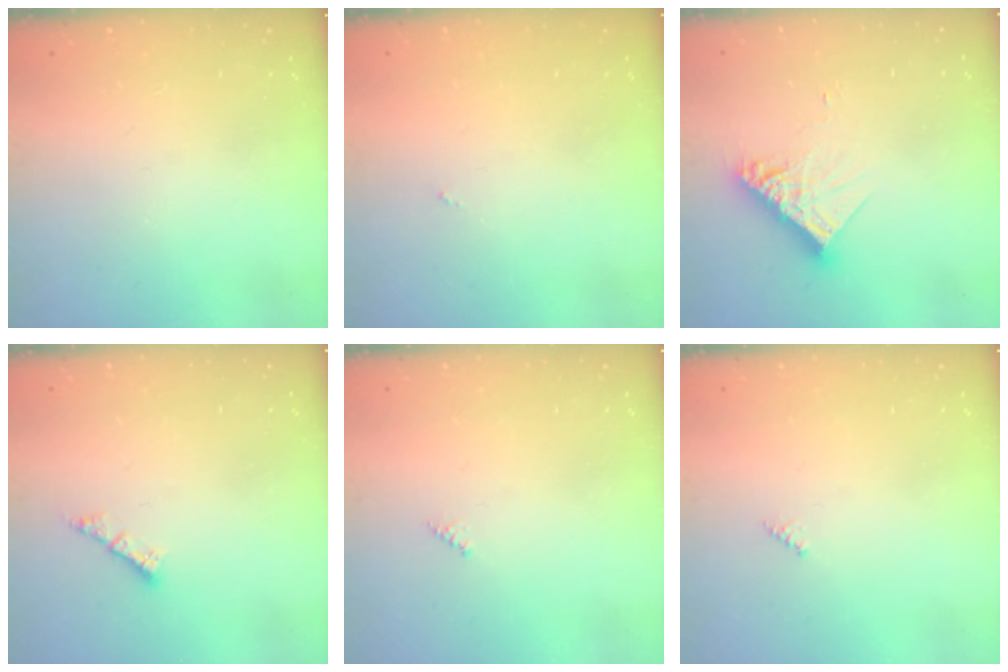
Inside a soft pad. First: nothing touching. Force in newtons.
{"total": 0.0}
{"total": 12.1, "press": 12.0, "slide": 1.1}
{"total": 2.4, "press": 2.4, "slide": 0.2}
{"total": 2.0, "press": 2.0, "slide": 0.2}
{"total": 2.0, "press": 2.0, "slide": 0.2}